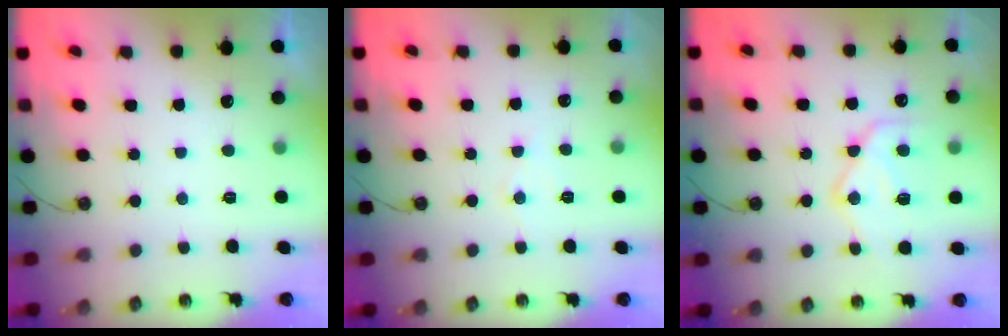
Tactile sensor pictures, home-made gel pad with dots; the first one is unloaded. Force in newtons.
{"total": 4.4, "press": 4.3, "slide": 0.7}
{"total": 15.6, "press": 15.5, "slide": 1.3}